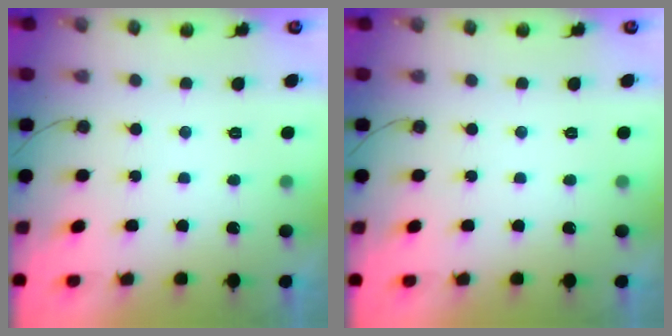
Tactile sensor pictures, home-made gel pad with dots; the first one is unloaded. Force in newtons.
{"total": 0.0}